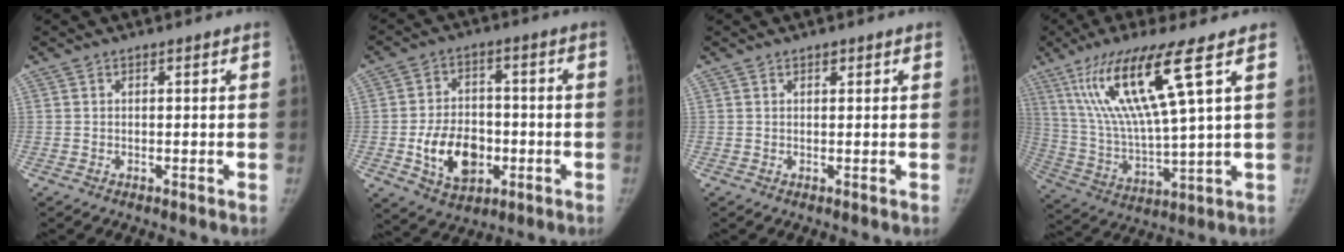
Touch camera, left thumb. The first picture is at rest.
{"total": 12.1, "force": [-3.0, 8.5, 8.1], "torque": [-0.109, 0.011, -0.045]}
{"total": 0.9, "force": [0.6, 0.5, 0.5], "torque": [-0.002, -0.003, 0.007]}
{"total": 17.9, "force": [8.4, 1.7, 15.7], "torque": [-0.319, -0.033, 0.163]}